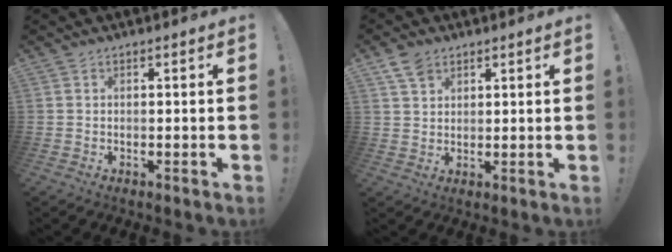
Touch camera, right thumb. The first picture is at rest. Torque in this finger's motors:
{"motor_torque": [-0.01, 0.16, -0.33, -0.12, -0.39]}